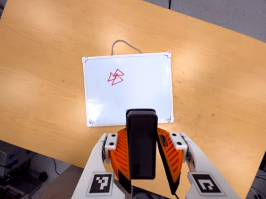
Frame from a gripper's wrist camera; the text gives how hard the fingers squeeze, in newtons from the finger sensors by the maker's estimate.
{"total": 5.1, "left": 4.2, "right": 6.1}